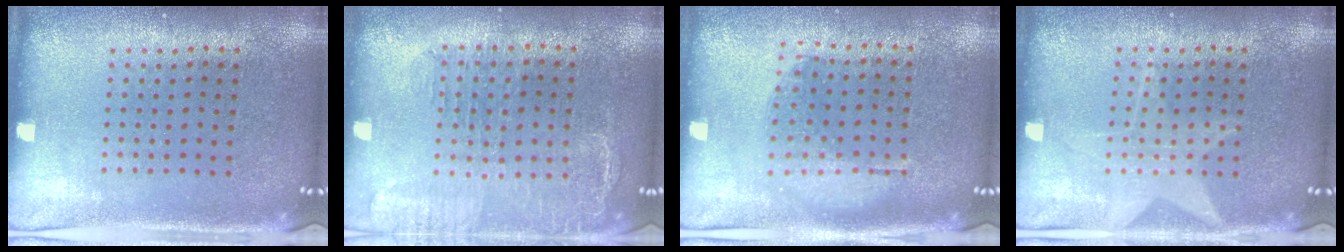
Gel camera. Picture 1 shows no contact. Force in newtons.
{"total": 1.7, "press": 1.4, "slide": 0.8}
{"total": 1.0, "press": 0.9, "slide": 0.4}
{"total": 1.8, "press": 1.8, "slide": 0.3}